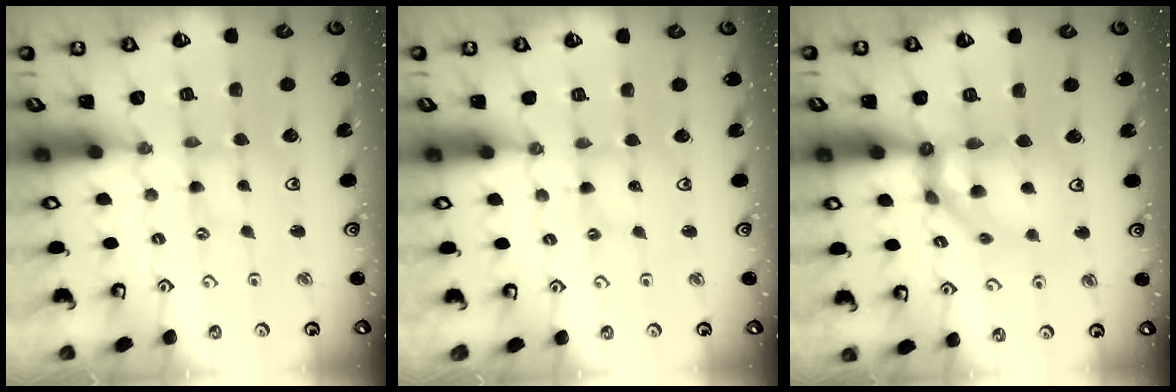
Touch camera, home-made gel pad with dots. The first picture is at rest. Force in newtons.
{"total": 3.1, "press": 3.1, "slide": 0.2}
{"total": 12.6, "press": 12.5, "slide": 1.4}